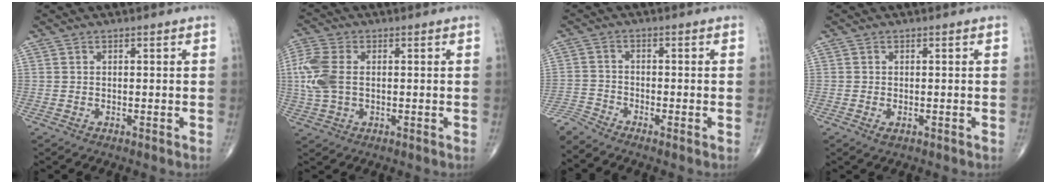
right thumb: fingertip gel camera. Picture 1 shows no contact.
{"total": 8.6, "force": [0.4, 5.5, 6.7], "torque": [-0.173, 0.010, 0.007]}
{"total": 3.5, "force": [-3.4, -0.4, 0.3], "torque": [-0.023, -0.002, -0.078]}
{"total": 1.3, "force": [-0.5, 0.7, 1.0], "torque": [-0.020, -0.003, -0.007]}